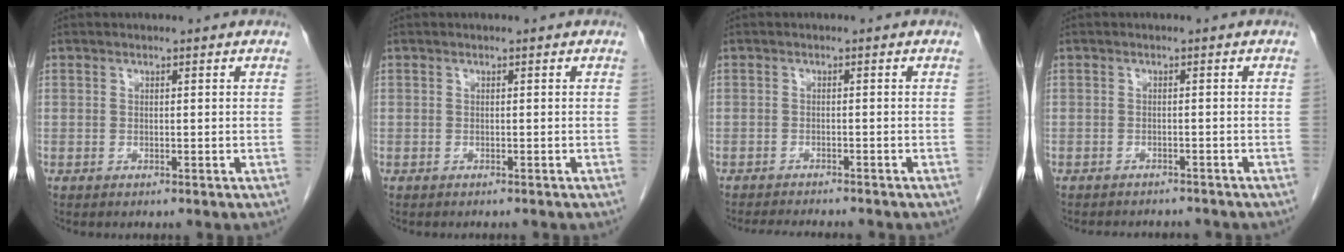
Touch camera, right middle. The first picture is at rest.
{"total": 1.2, "force": [-1.1, 0.2, 0.4], "torque": [-0.008, -0.001, -0.012]}
{"total": 6.6, "force": [-6.2, 0.7, 2.3], "torque": [-0.032, -0.013, -0.089]}
{"total": 5.6, "force": [-5.3, 1.6, 1.2], "torque": [-0.016, -0.003, -0.064]}